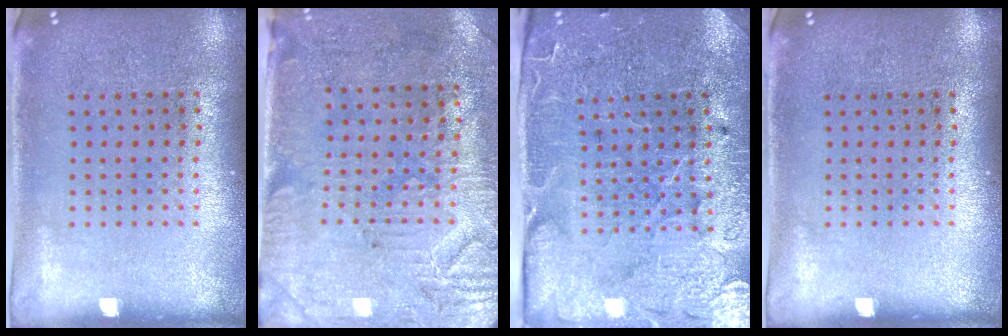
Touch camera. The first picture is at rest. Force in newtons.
{"total": 3.1, "press": 2.7, "slide": 1.6}
{"total": 3.6, "press": 3.5, "slide": 0.6}
{"total": 0.0}